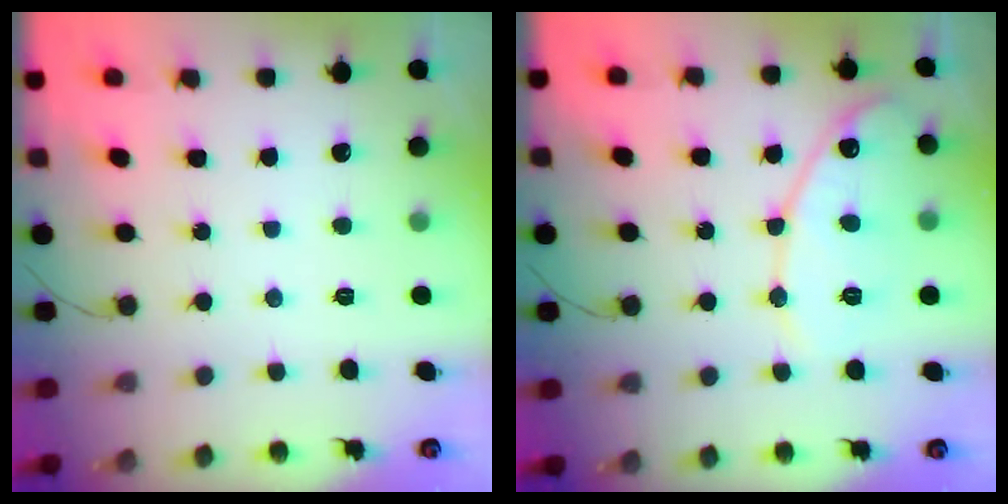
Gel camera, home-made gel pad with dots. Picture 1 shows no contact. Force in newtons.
{"total": 11.9, "press": 11.8, "slide": 1.1}